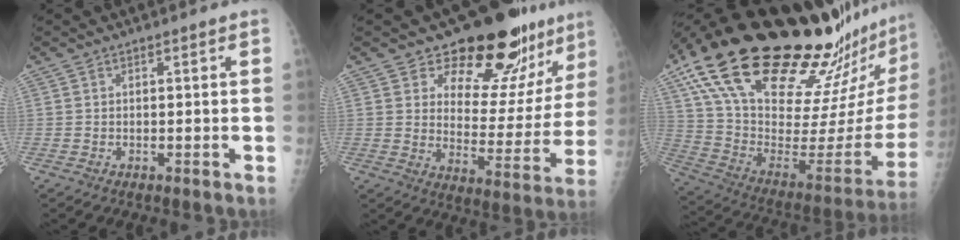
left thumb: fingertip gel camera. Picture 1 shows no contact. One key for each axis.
{"total": 19.3, "fx": 15.0, "fy": 8.2, "fz": 8.9, "tx": -0.063, "ty": -0.111, "tz": 0.199}
{"total": 38.8, "fx": 28.6, "fy": 9.3, "fz": 24.5, "tx": -0.385, "ty": -0.113, "tz": 0.450}